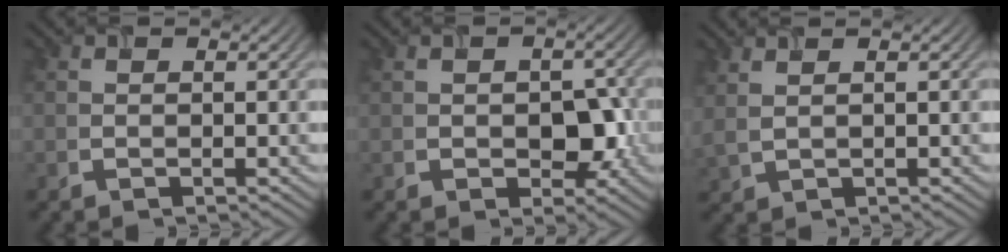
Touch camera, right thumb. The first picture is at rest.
{"total": 4.5, "force": [-0.7, 2.7, 3.5], "torque": [-0.058, -0.009, -0.010]}
{"total": 2.2, "force": [1.5, 0.3, 1.5], "torque": [-0.037, 0.004, 0.023]}